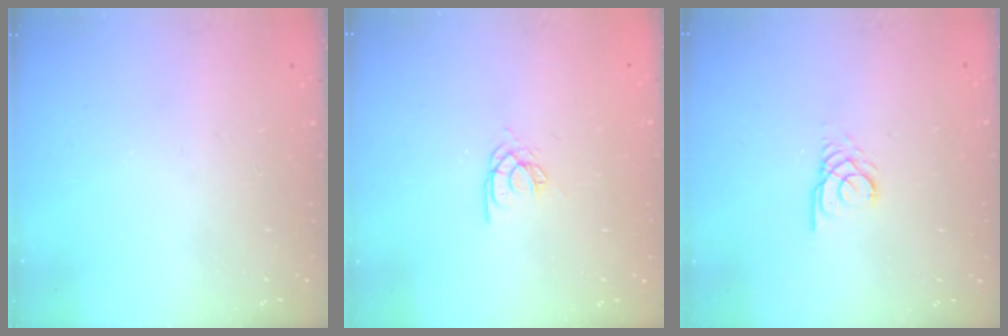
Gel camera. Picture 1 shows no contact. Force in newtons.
{"total": 3.4, "press": 3.4, "slide": 0.2}
{"total": 2.2, "press": 2.2, "slide": 0.2}